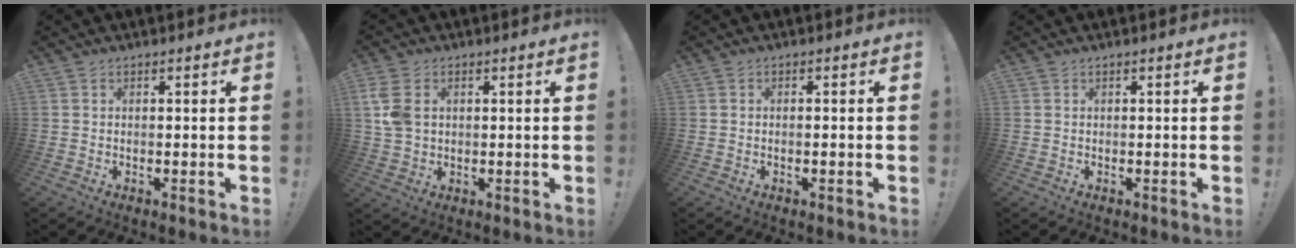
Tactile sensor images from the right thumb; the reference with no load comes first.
{"total": 6.9, "force": [2.2, 4.9, 4.4], "torque": [-0.090, -0.006, 0.040]}
{"total": 1.0, "force": [-0.7, 0.1, 0.7], "torque": [-0.015, 0.003, -0.012]}
{"total": 0.0}